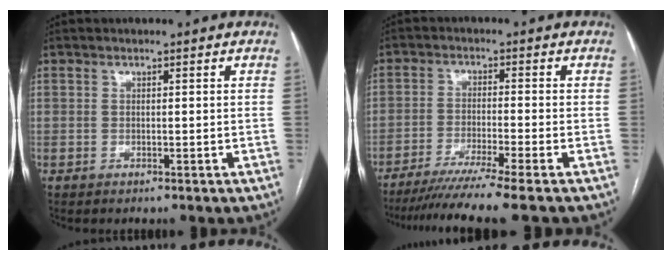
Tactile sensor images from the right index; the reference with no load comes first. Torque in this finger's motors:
{"motor_torque": [1.12, -1.02, 0.31, 0.09]}